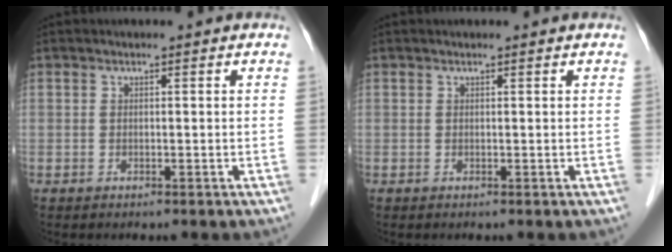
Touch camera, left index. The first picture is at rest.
{"total": 1.0, "force": [1.0, 0.1, 0.3], "torque": [-0.008, 0.013, 0.014]}